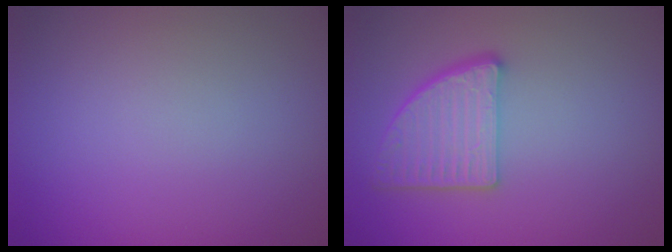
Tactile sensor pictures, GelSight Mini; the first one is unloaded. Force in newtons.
{"total": 4.2, "press": 3.9, "slide": 1.6}